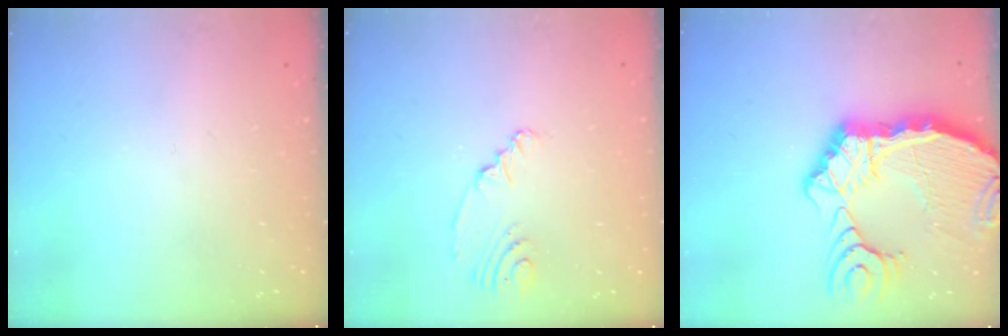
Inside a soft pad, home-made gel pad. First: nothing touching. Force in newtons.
{"total": 3.4, "press": 2.6, "slide": 2.1}
{"total": 15.6, "press": 15.5, "slide": 1.9}